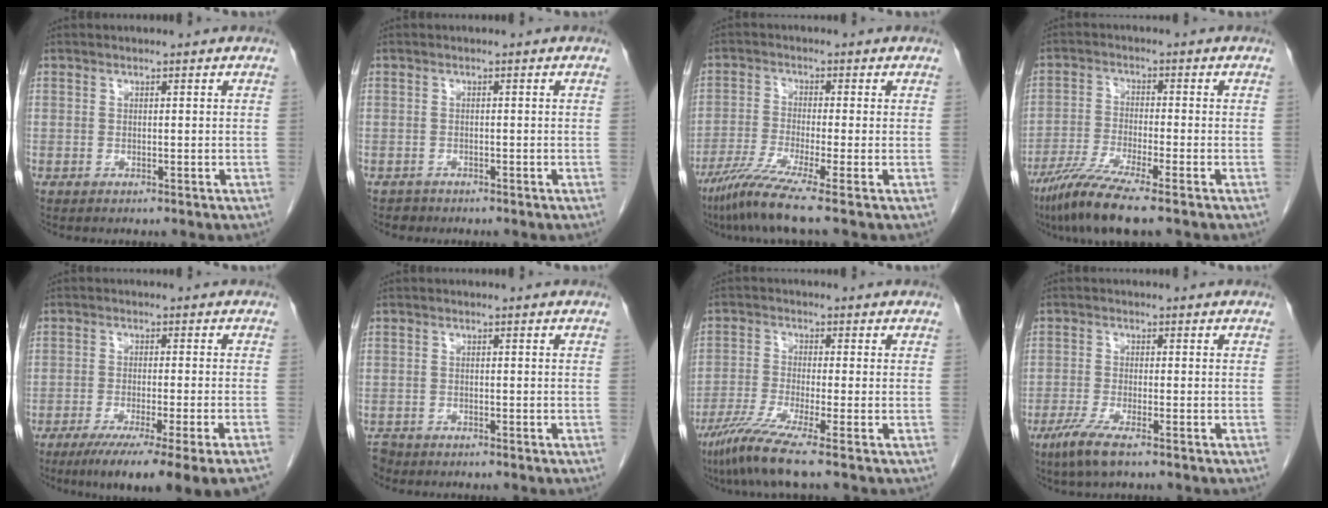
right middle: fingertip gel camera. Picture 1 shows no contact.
{"total": 1.2, "force": [-0.9, 0.8, -0.2], "torque": [-0.005, 0.003, -0.017]}
{"total": 7.6, "force": [-5.4, -1.6, 5.0], "torque": [-0.097, -0.032, -0.105]}
{"total": 8.5, "force": [-6.3, -0.3, 5.7], "torque": [-0.113, -0.030, -0.117]}
{"total": 13.9, "force": [-10.1, -1.3, 9.5], "torque": [-0.106, -0.040, -0.152]}
{"total": 2.1, "force": [-1.9, 0.9, -0.1], "torque": [-0.006, -0.004, -0.035]}
{"total": 7.3, "force": [-5.1, -1.3, 5.0], "torque": [-0.099, -0.030, -0.101]}
{"total": 4.7, "force": [-3.1, 0.3, 3.6], "torque": [-0.082, -0.016, -0.060]}